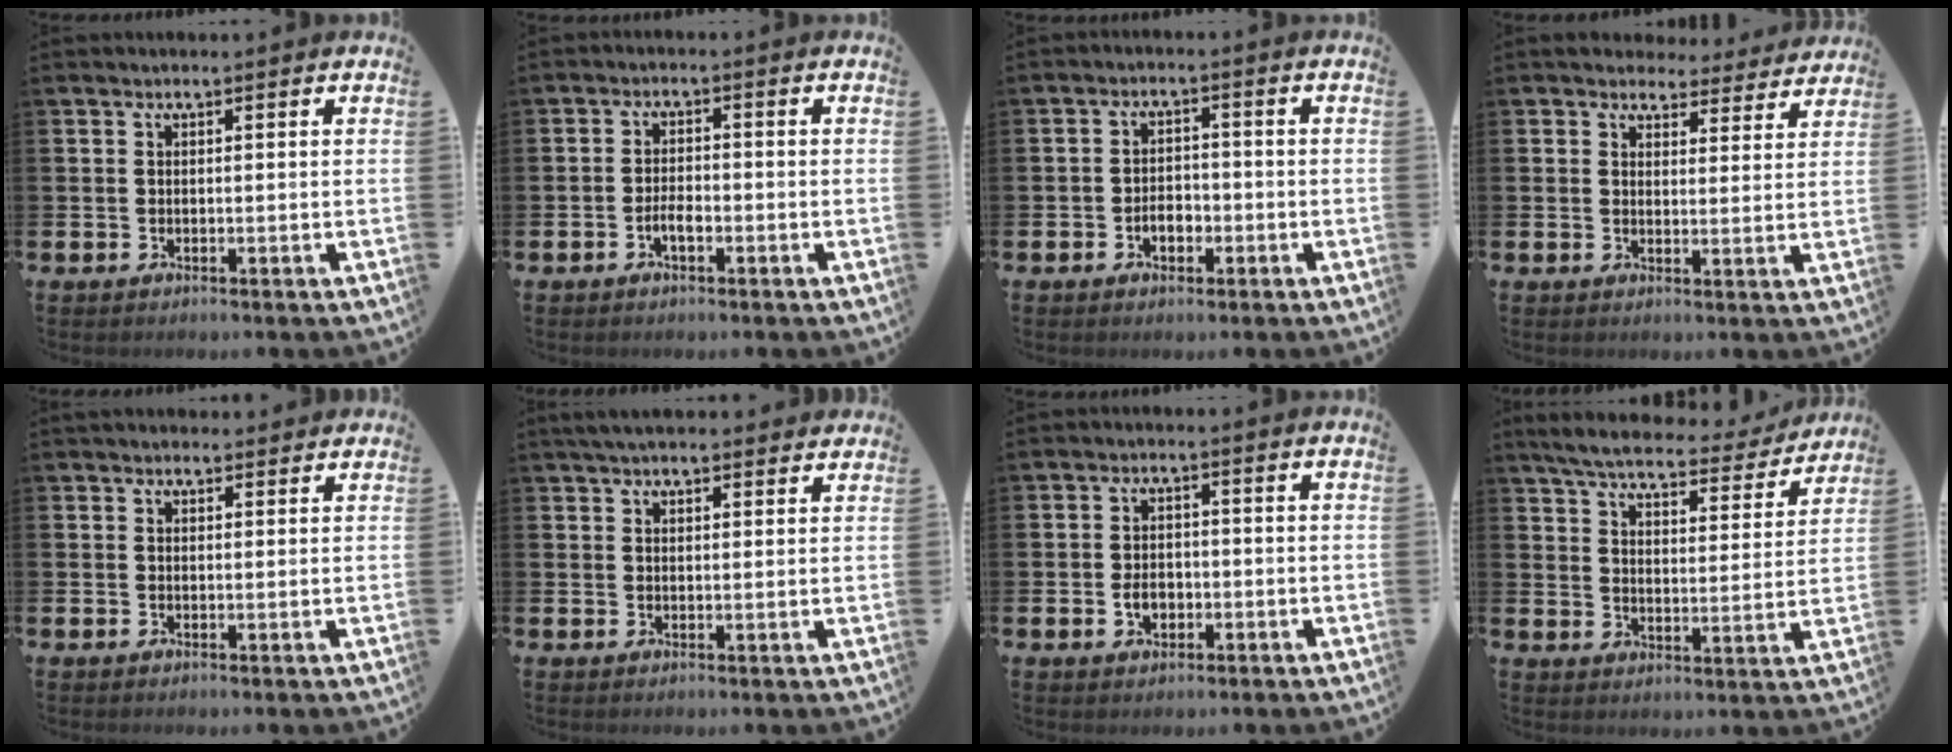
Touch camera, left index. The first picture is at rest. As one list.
[{"total": 2.2, "force": [-0.9, 1.0, 1.8], "torque": [-0.032, 0.003, -0.019]}, {"total": 2.8, "force": [-1.2, 1.8, 1.8], "torque": [-0.025, 0.000, -0.027]}, {"total": 4.2, "force": [3.8, 1.6, 0.3], "torque": [-0.013, -0.024, 0.067]}, {"total": 1.6, "force": [1.5, 0.6, 0.1], "torque": [0.003, 0.000, 0.026]}, {"total": 3.5, "force": [3.2, 0.8, 1.0], "torque": [-0.027, -0.005, 0.060]}, {"total": 2.9, "force": [-0.9, 2.1, 1.8], "torque": [-0.018, -0.006, -0.023]}, {"total": 6.3, "force": [5.8, 1.2, 2.3], "torque": [-0.067, -0.036, 0.097]}]